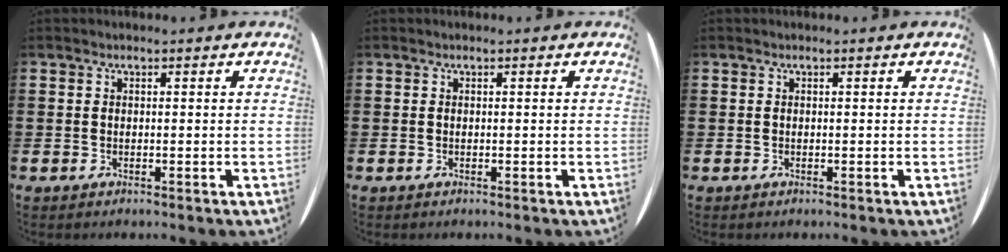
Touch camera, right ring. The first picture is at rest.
{"total": 0.0}
{"total": 0.0}